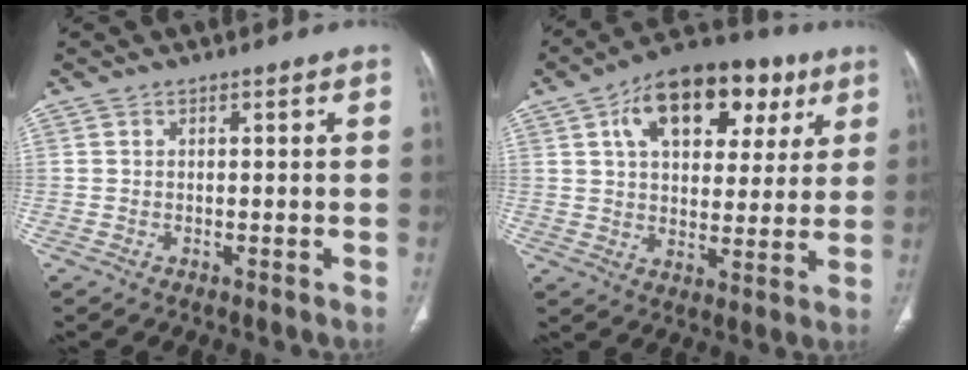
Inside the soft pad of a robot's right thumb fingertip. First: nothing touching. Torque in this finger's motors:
{"motor_torque": [0.61, 3.86, 1.33, 0.06, 0.18]}